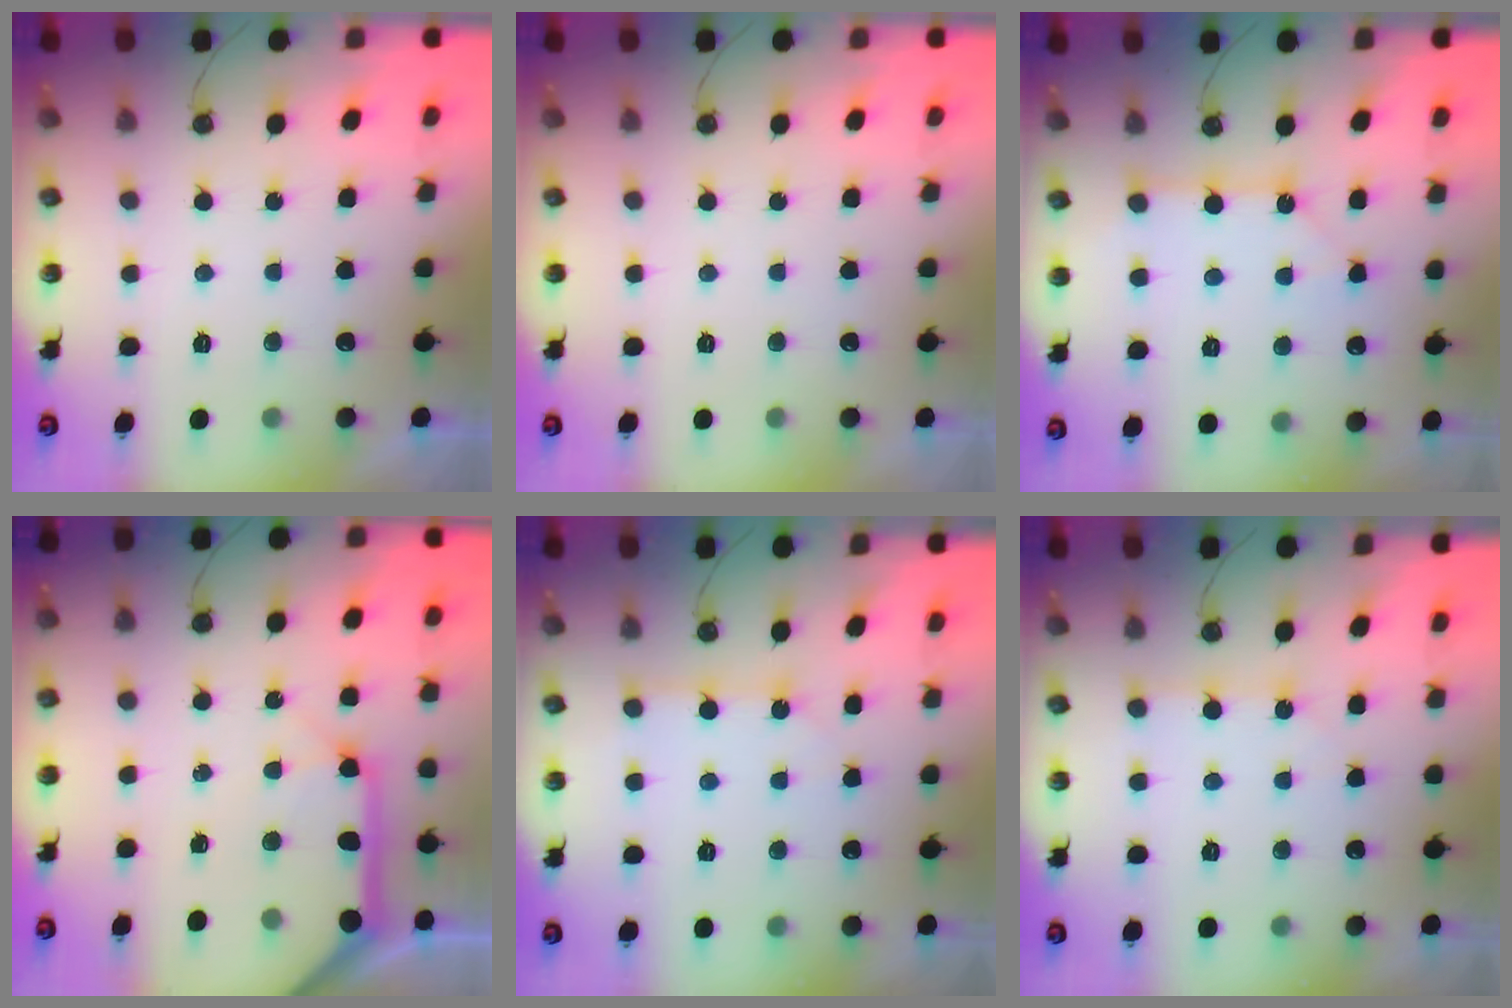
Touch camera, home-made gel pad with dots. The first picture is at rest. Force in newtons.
{"total": 0.0}
{"total": 3.1, "press": 3.1, "slide": 0.1}
{"total": 15.3, "press": 15.1, "slide": 2.5}
{"total": 3.2, "press": 3.2, "slide": 0.2}
{"total": 2.8, "press": 2.8, "slide": 0.4}